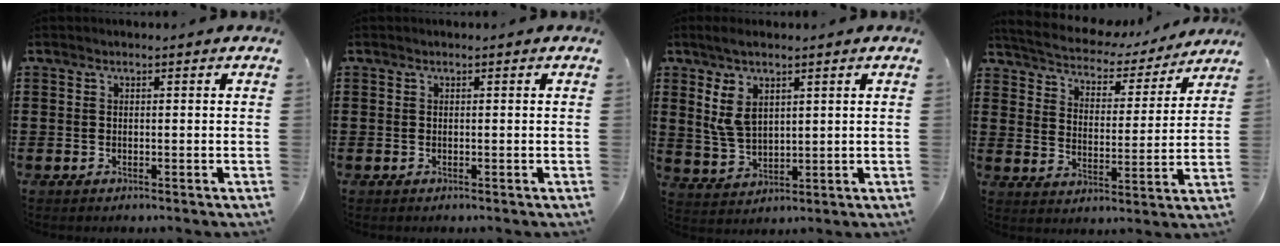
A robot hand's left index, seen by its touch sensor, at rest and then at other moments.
{"total": 0.0}
{"total": 6.2, "force": [2.7, 3.0, 4.8], "torque": [-0.114, 0.002, 0.044]}
{"total": 4.4, "force": [4.3, 0.7, 0.6], "torque": [-0.039, -0.032, 0.067]}